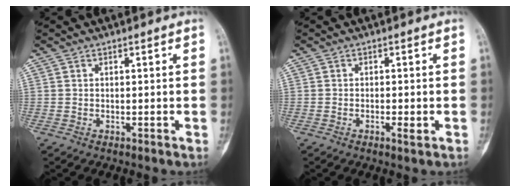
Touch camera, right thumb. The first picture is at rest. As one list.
[{"total": 1.6, "force": [-0.6, 0.4, 1.4], "torque": [-0.024, -0.004, -0.010]}]